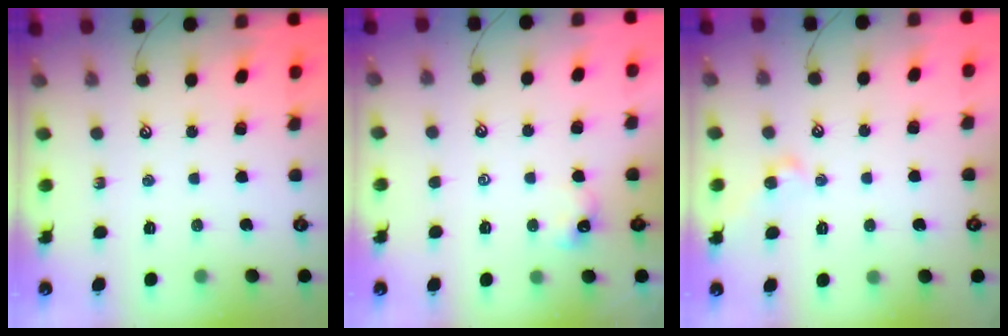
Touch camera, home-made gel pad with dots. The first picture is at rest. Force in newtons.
{"total": 1.3, "press": 1.3, "slide": 0.1}
{"total": 2.5, "press": 2.5, "slide": 0.4}